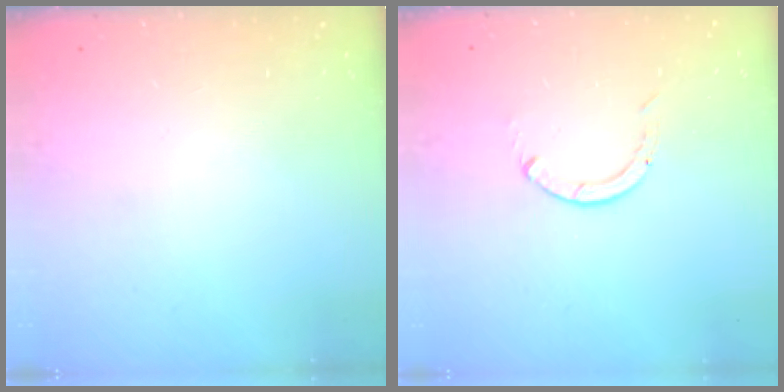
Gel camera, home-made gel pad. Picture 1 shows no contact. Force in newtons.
{"total": 0.0}